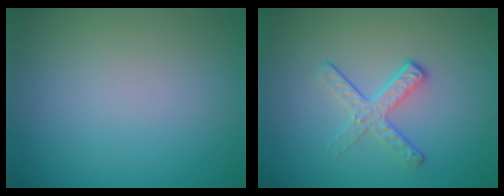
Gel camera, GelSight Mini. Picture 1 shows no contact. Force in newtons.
{"total": 2.4, "press": 1.7, "slide": 1.7}